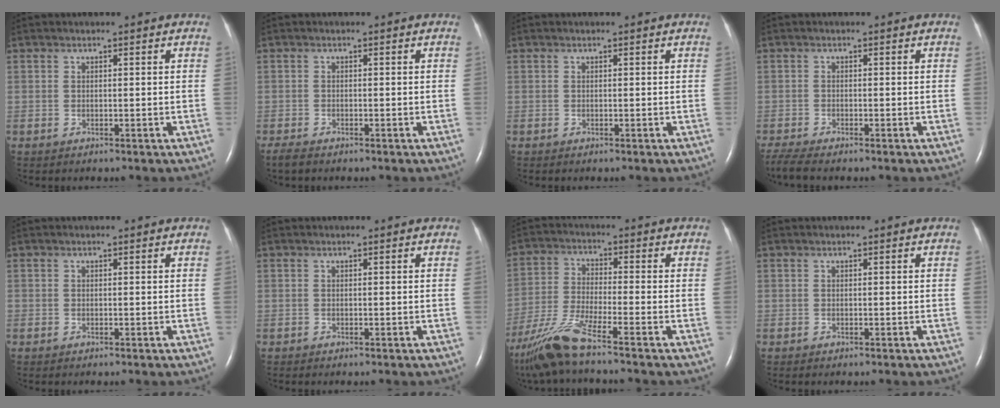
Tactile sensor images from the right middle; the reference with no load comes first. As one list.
[{"total": 1.8, "force": [-1.4, 0.5, 0.9], "torque": [-0.022, -0.005, -0.020]}, {"total": 0.0}, {"total": 3.2, "force": [-2.8, 0.0, 1.6], "torque": [-0.035, -0.011, -0.051]}, {"total": 0.0}, {"total": 0.0}, {"total": 9.5, "force": [-7.2, -0.6, 6.2], "torque": [-0.138, -0.030, -0.141]}, {"total": 0.0}]